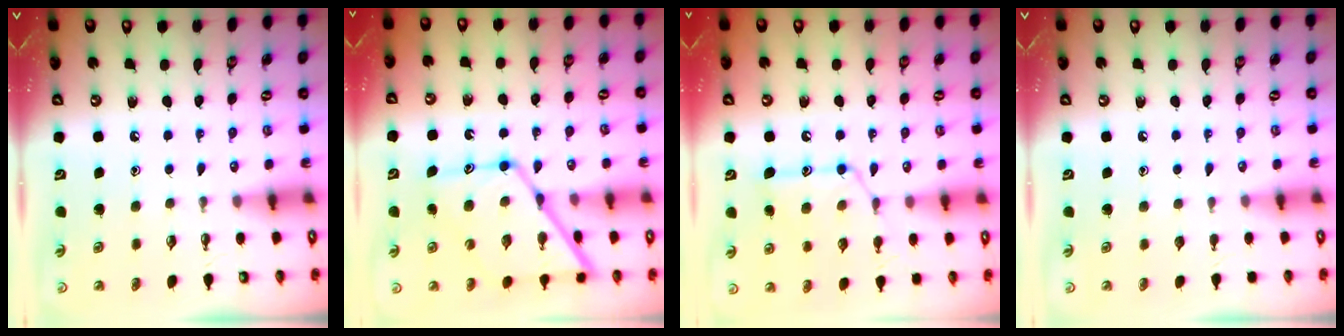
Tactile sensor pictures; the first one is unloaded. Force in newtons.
{"total": 16.4, "press": 16.4, "slide": 1.6}
{"total": 15.0, "press": 15.0, "slide": 1.1}
{"total": 0.0}